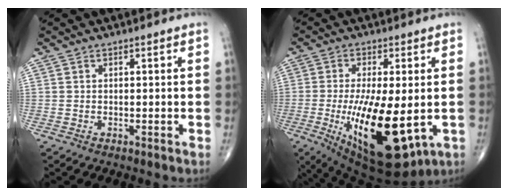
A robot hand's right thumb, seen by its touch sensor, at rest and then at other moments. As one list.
[{"total": 19.2, "force": [-3.6, 7.0, 17.5], "torque": [-0.310, -0.032, -0.035]}]